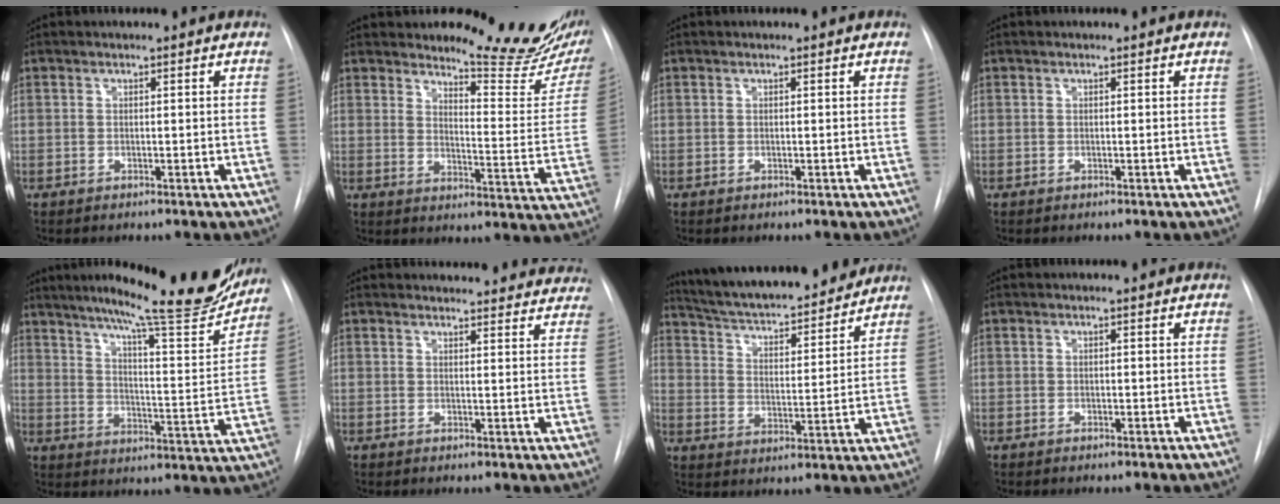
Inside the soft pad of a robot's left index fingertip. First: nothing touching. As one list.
[{"total": 14.5, "force": [12.8, 1.9, 6.6], "torque": [-0.079, -0.094, 0.151]}, {"total": 0.8, "force": [-0.8, -0.1, -0.1], "torque": [0.002, -0.006, -0.011]}, {"total": 0.0}, {"total": 21.2, "force": [18.1, 1.4, 11.0], "torque": [-0.162, -0.050, 0.239]}, {"total": 16.4, "force": [15.6, 3.9, 2.8], "torque": [-0.019, -0.033, 0.161]}, {"total": 19.4, "force": [17.4, 3.0, 8.0], "torque": [-0.132, 0.002, 0.260]}, {"total": 0.9, "force": [-0.8, 0.1, 0.1], "torque": [0.000, -0.006, -0.012]}]